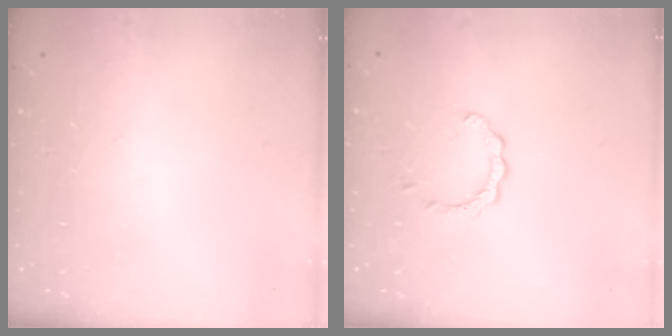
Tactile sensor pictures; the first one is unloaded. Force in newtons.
{"total": 2.8, "press": 2.7, "slide": 0.4}